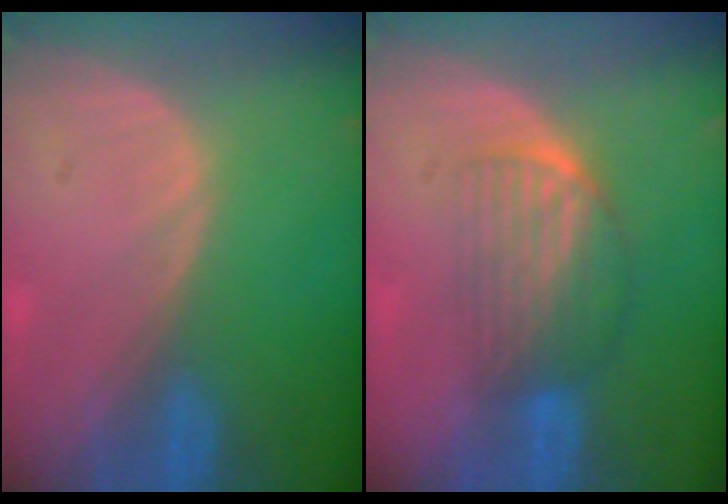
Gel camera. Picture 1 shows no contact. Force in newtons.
{"total": 6.9, "press": 5.8, "slide": 3.7}